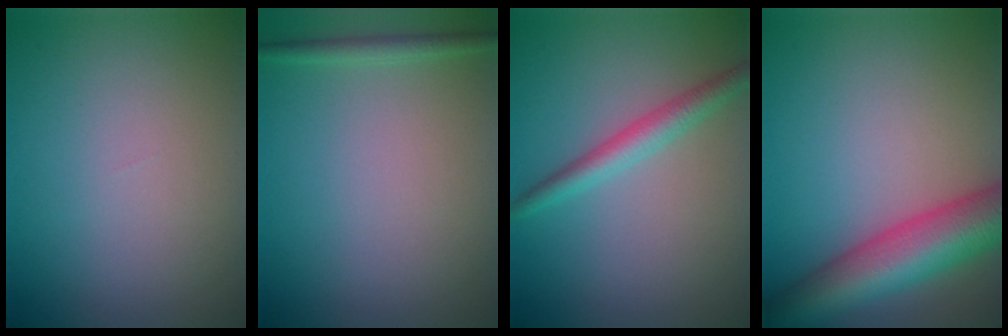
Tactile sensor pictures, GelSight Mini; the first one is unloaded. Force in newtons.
{"total": 1.3, "press": 1.3, "slide": 0.1}
{"total": 2.7, "press": 2.7, "slide": 0.1}
{"total": 8.9, "press": 8.9, "slide": 0.4}